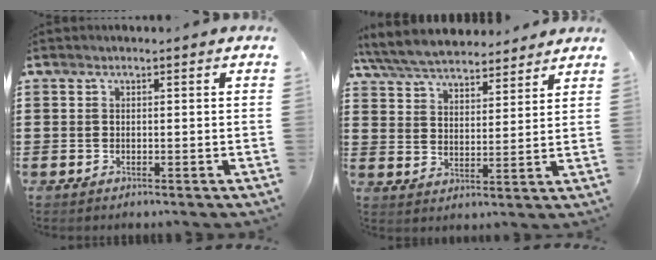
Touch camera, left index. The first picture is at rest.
{"total": 6.6, "force": [6.2, 1.1, 1.7], "torque": [-0.060, -0.024, 0.112]}